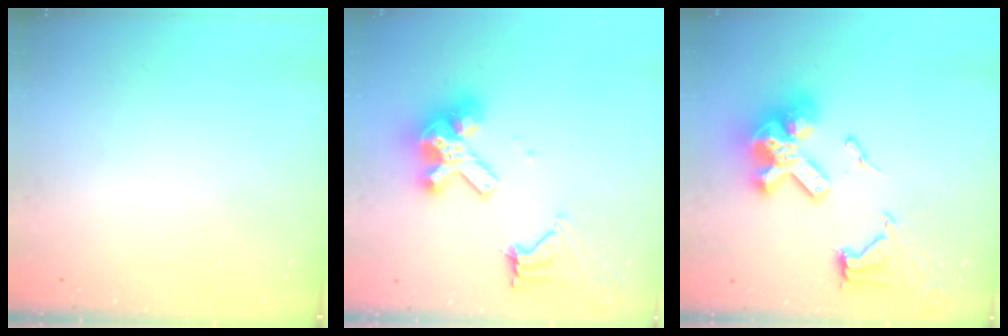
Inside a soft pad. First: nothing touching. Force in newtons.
{"total": 14.3, "press": 14.2, "slide": 1.7}
{"total": 20.4, "press": 20.3, "slide": 2.1}